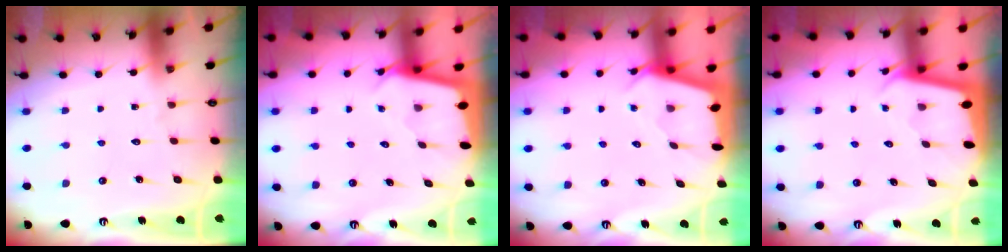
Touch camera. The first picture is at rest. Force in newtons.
{"total": 2.4, "press": 2.4, "slide": 0.1}
{"total": 2.6, "press": 2.6, "slide": 0.3}
{"total": 1.9, "press": 1.9, "slide": 0.1}